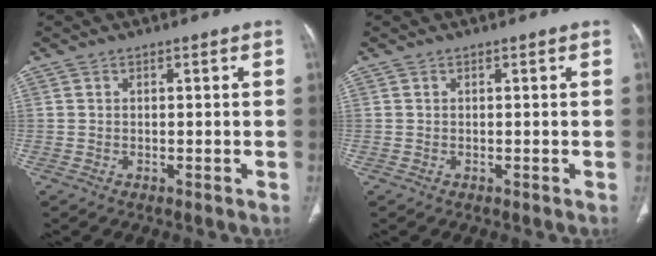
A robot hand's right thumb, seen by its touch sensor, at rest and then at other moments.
{"total": 0.0}